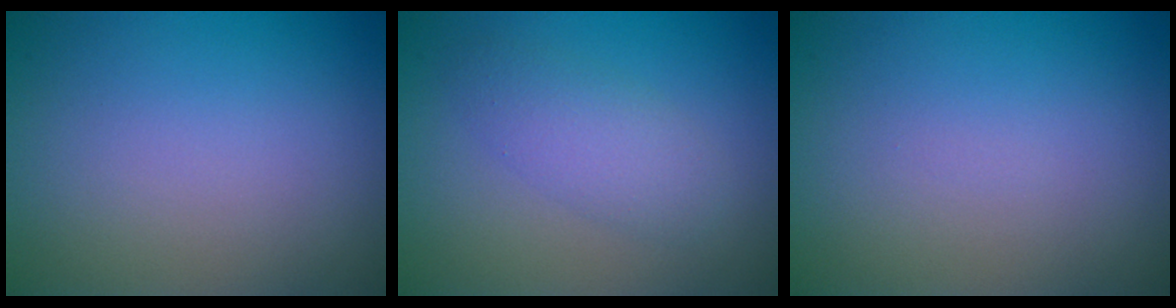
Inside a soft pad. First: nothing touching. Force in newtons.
{"total": 2.9, "press": 2.9, "slide": 0.1}
{"total": 0.0}